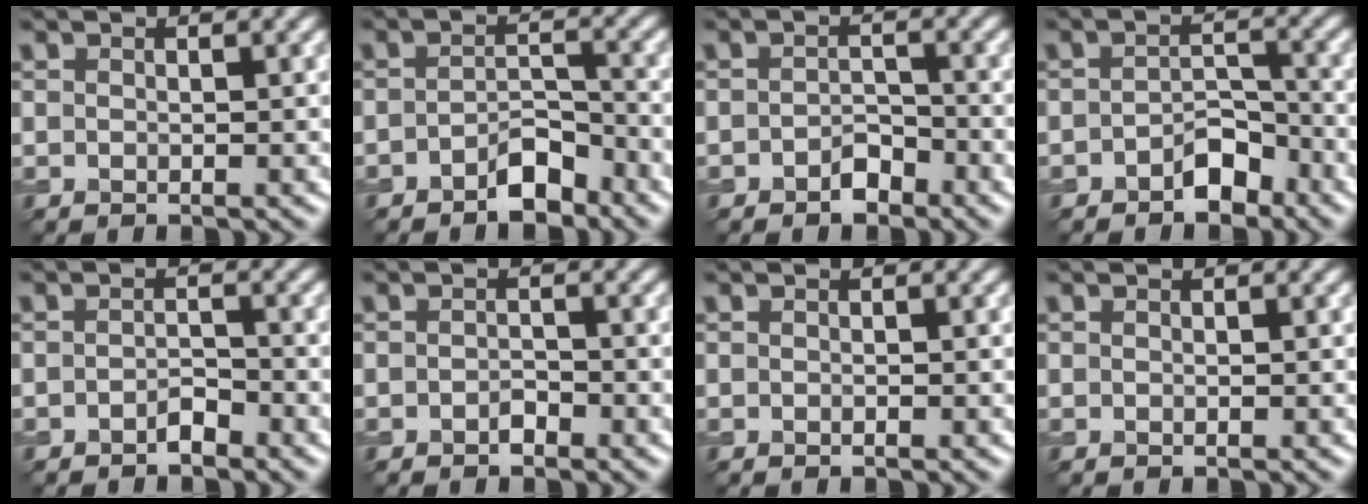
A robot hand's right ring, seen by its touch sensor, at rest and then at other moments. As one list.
[{"total": 3.2, "force": [-2.3, 1.2, 1.8], "torque": [-0.024, 0.011, -0.043]}, {"total": 1.9, "force": [-1.3, 1.1, 0.9], "torque": [-0.012, 0.005, -0.025]}, {"total": 2.7, "force": [-1.9, 1.4, 1.3], "torque": [-0.017, 0.012, -0.032]}, {"total": 1.4, "force": [-1.0, 0.6, 0.7], "torque": [-0.010, 0.004, -0.019]}, {"total": 1.0, "force": [-0.7, 0.5, 0.5], "torque": [-0.008, 0.001, -0.012]}, {"total": 0.0}, {"total": 0.0}]